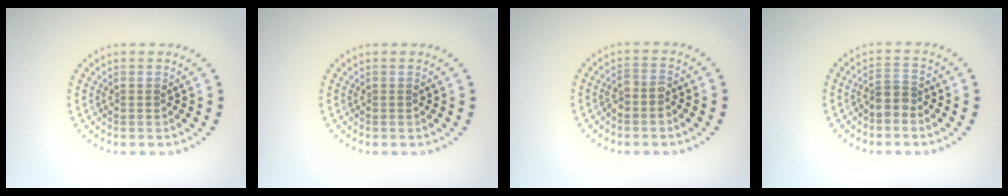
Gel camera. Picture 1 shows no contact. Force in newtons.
{"total": 0.0}
{"total": 1.7, "press": 1.4, "slide": 0.9}
{"total": 2.1, "press": 1.7, "slide": 1.3}